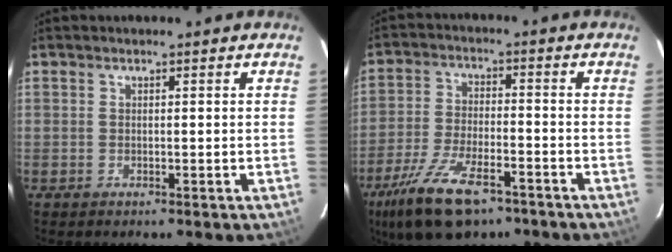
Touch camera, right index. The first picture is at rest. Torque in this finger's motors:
{"motor_torque": [1.40, -0.73, 0.65, 0.15]}